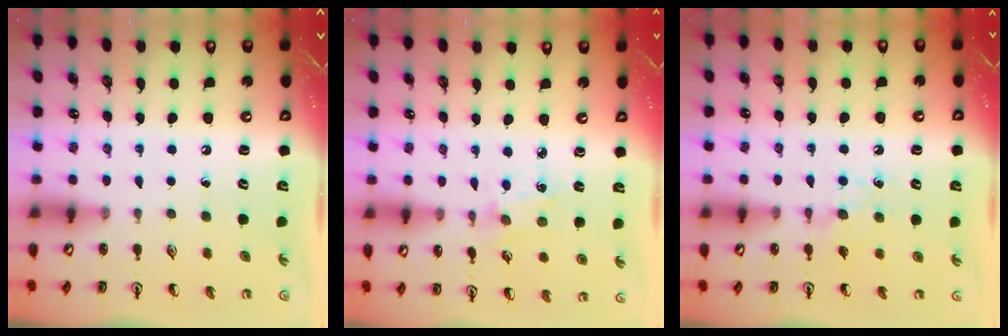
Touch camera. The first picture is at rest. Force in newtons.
{"total": 1.2, "press": 1.2, "slide": 0.2}
{"total": 5.8, "press": 5.8, "slide": 0.7}